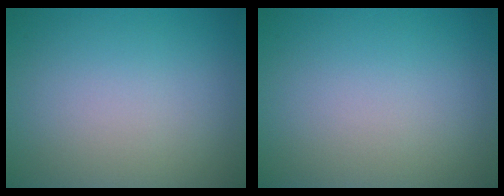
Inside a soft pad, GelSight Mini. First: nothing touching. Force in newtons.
{"total": 0.0}